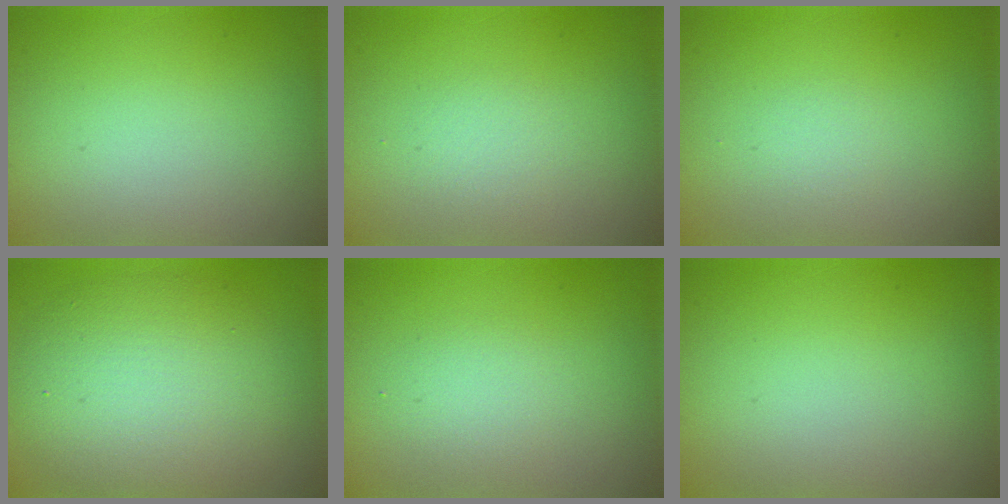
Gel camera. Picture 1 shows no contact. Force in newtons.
{"total": 1.1, "press": 1.1, "slide": 0.0}
{"total": 0.0}
{"total": 7.8, "press": 7.8, "slide": 0.5}
{"total": 1.7, "press": 1.7, "slide": 0.2}
{"total": 0.0}